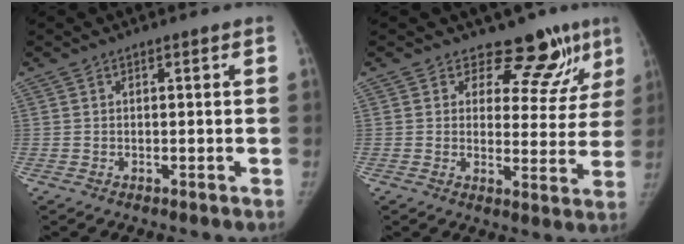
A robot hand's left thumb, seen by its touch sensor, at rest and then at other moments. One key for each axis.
{"total": 9.7, "fx": 7.6, "fy": 5.2, "fz": 3.0, "tx": 0.007, "ty": -0.055, "tz": 0.085}